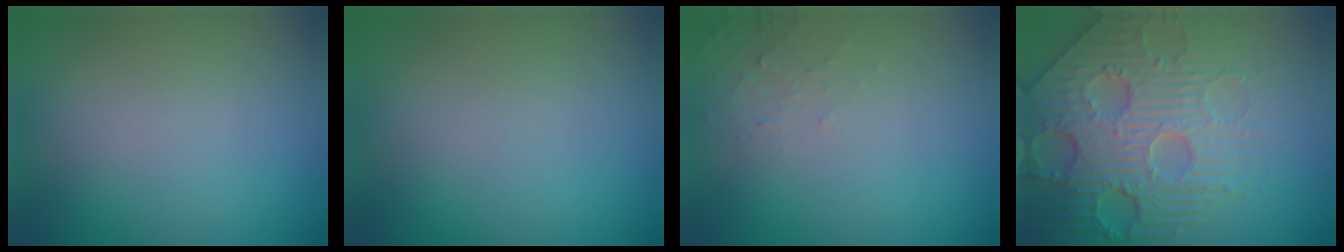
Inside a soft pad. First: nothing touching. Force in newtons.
{"total": 0.0}
{"total": 0.9, "press": 0.9, "slide": 0.1}
{"total": 7.0, "press": 5.7, "slide": 4.0}